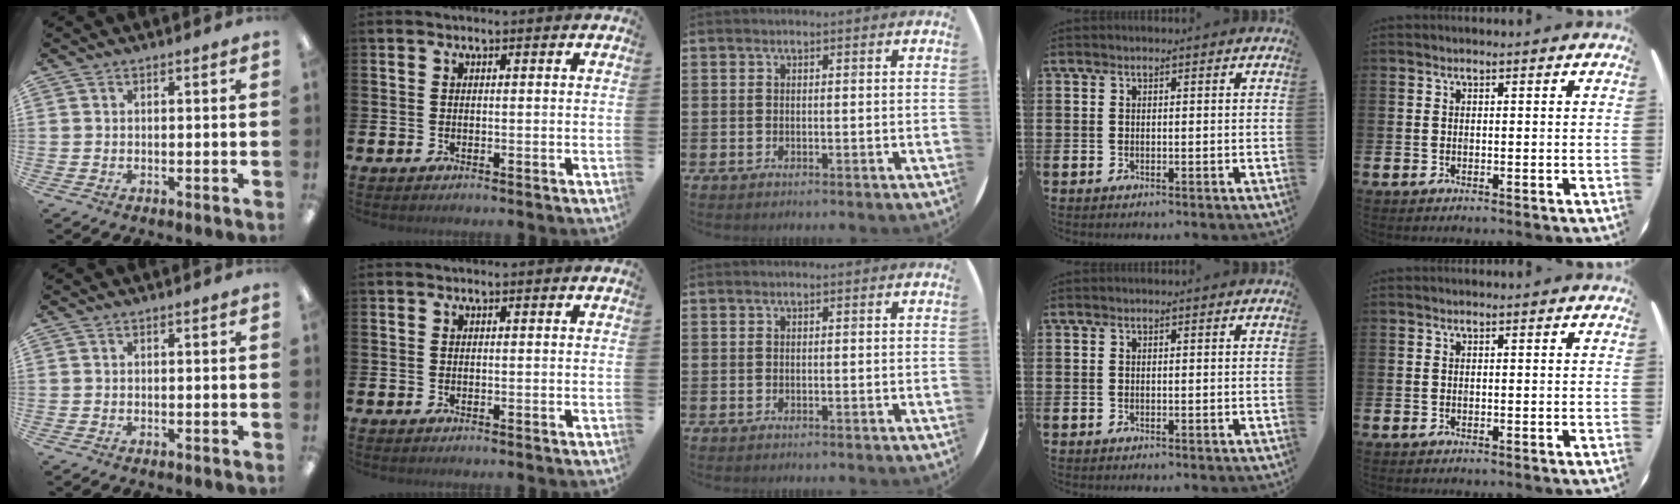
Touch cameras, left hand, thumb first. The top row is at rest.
{}